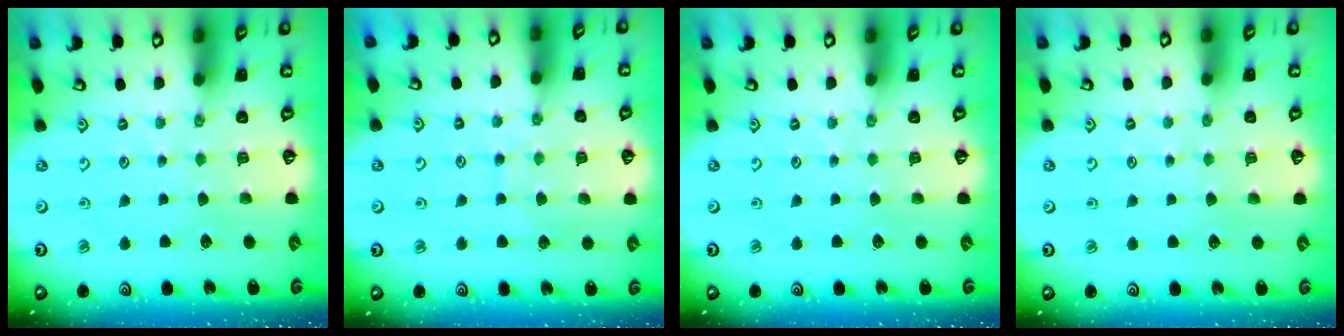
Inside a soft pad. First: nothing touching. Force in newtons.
{"total": 7.1, "press": 7.0, "slide": 0.6}
{"total": 0.0}
{"total": 0.8, "press": 0.8, "slide": 0.1}